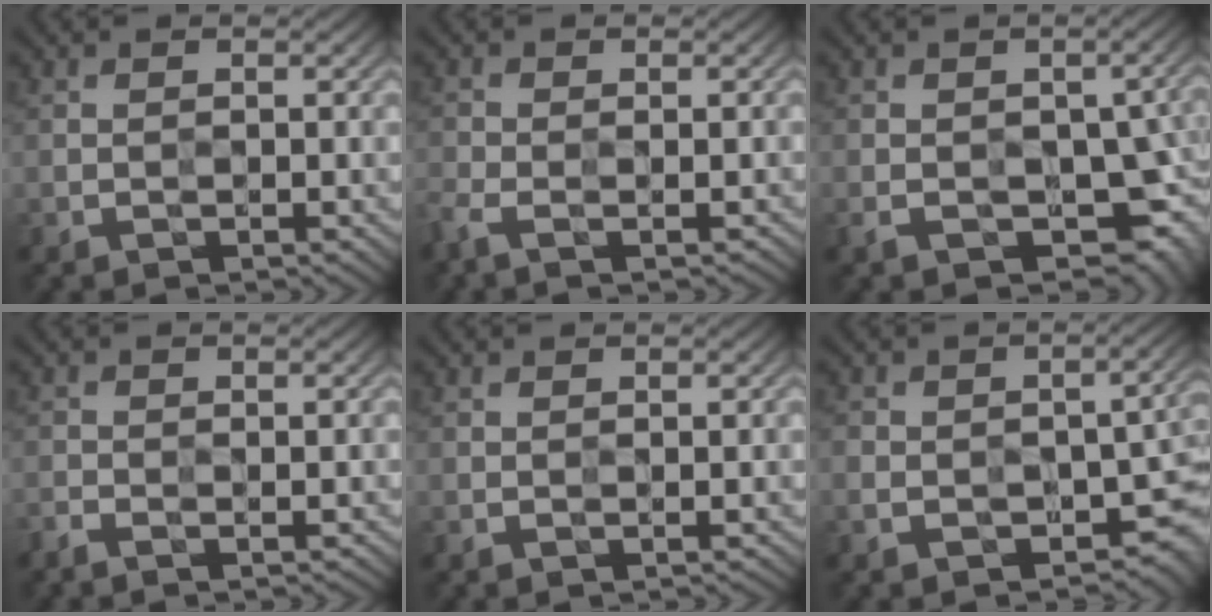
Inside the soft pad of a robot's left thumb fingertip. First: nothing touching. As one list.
[{"total": 3.2, "force": [-2.2, 1.0, 2.0], "torque": [-0.045, -0.010, -0.048]}, {"total": 9.6, "force": [-3.4, 5.5, 7.1], "torque": [-0.105, -0.022, -0.044]}, {"total": 1.9, "force": [-1.6, 0.5, 0.9], "torque": [-0.016, -0.006, -0.031]}, {"total": 0.0}, {"total": 8.7, "force": [-3.6, 5.3, 5.9], "torque": [-0.093, -0.030, -0.054]}]